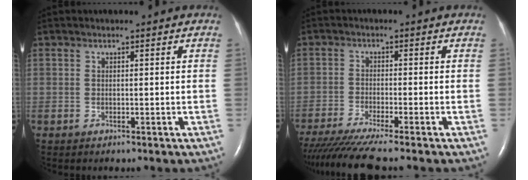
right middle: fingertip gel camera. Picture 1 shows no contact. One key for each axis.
{"total": 10.2, "fx": -8.7, "fy": -1.1, "fz": 5.2, "tx": -0.078, "ty": -0.033, "tz": -0.144}